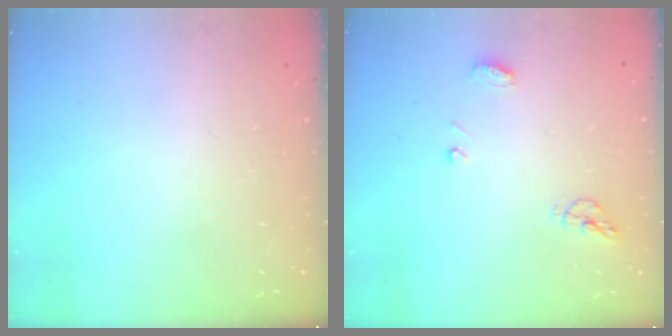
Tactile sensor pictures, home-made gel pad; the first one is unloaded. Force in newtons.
{"total": 6.3, "press": 6.3, "slide": 0.7}